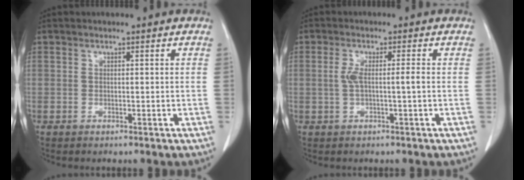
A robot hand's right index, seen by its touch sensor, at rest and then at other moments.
{"total": 3.1, "force": [-0.3, 0.0, 3.0], "torque": [-0.063, 0.005, -0.003]}